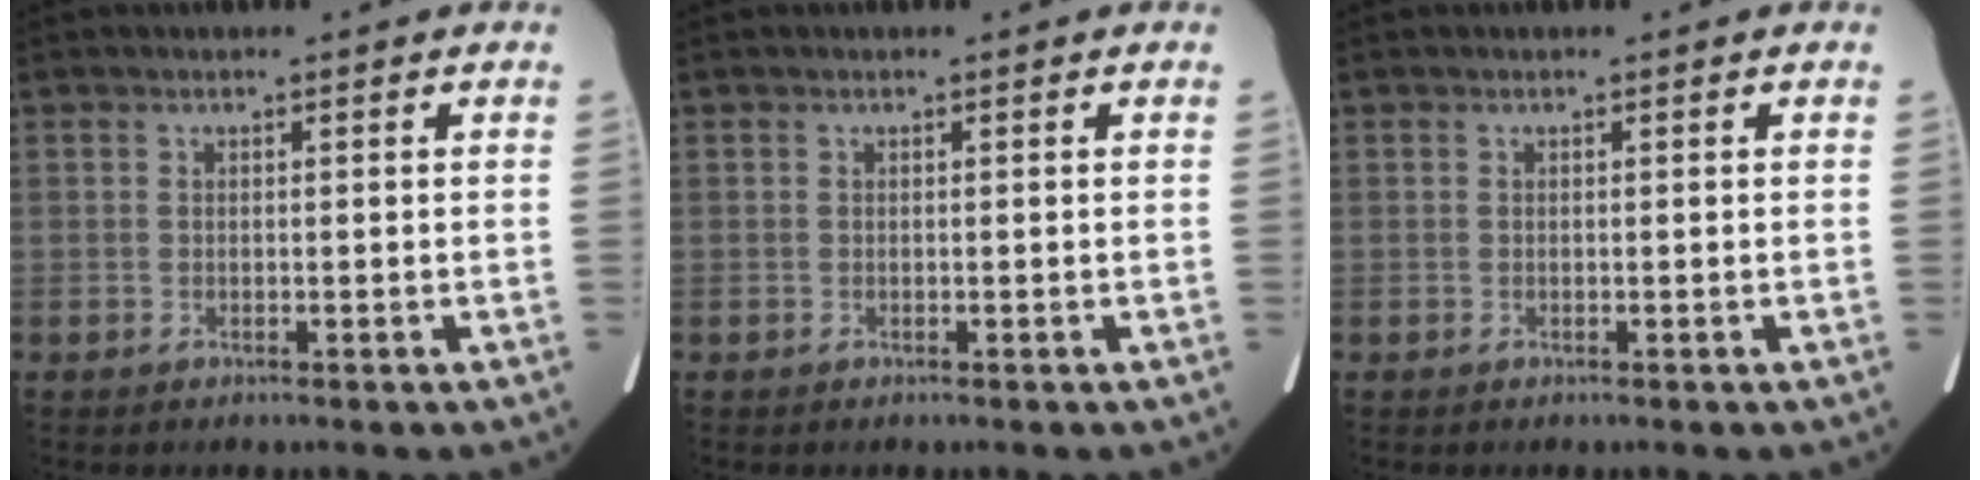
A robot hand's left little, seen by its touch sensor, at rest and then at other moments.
{"total": 0.0}
{"total": 0.0}